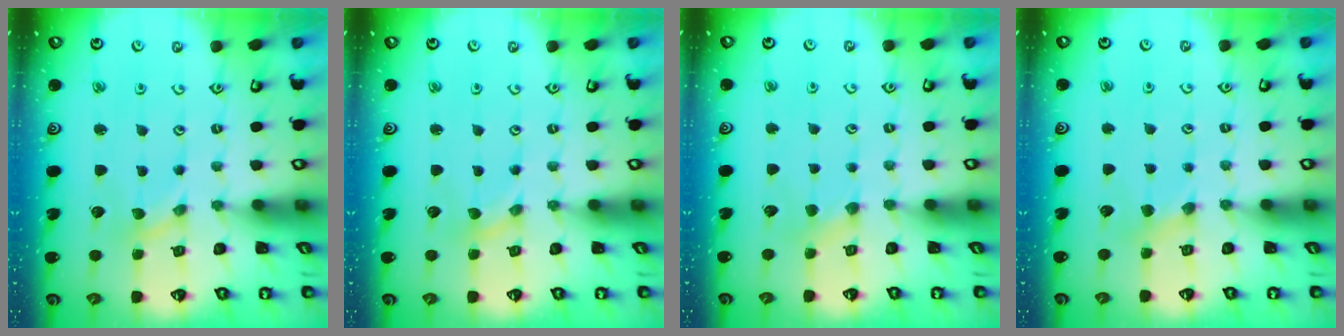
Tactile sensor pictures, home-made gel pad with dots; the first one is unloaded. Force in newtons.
{"total": 0.0}
{"total": 1.6, "press": 1.6, "slide": 0.4}
{"total": 2.5, "press": 2.5, "slide": 0.3}